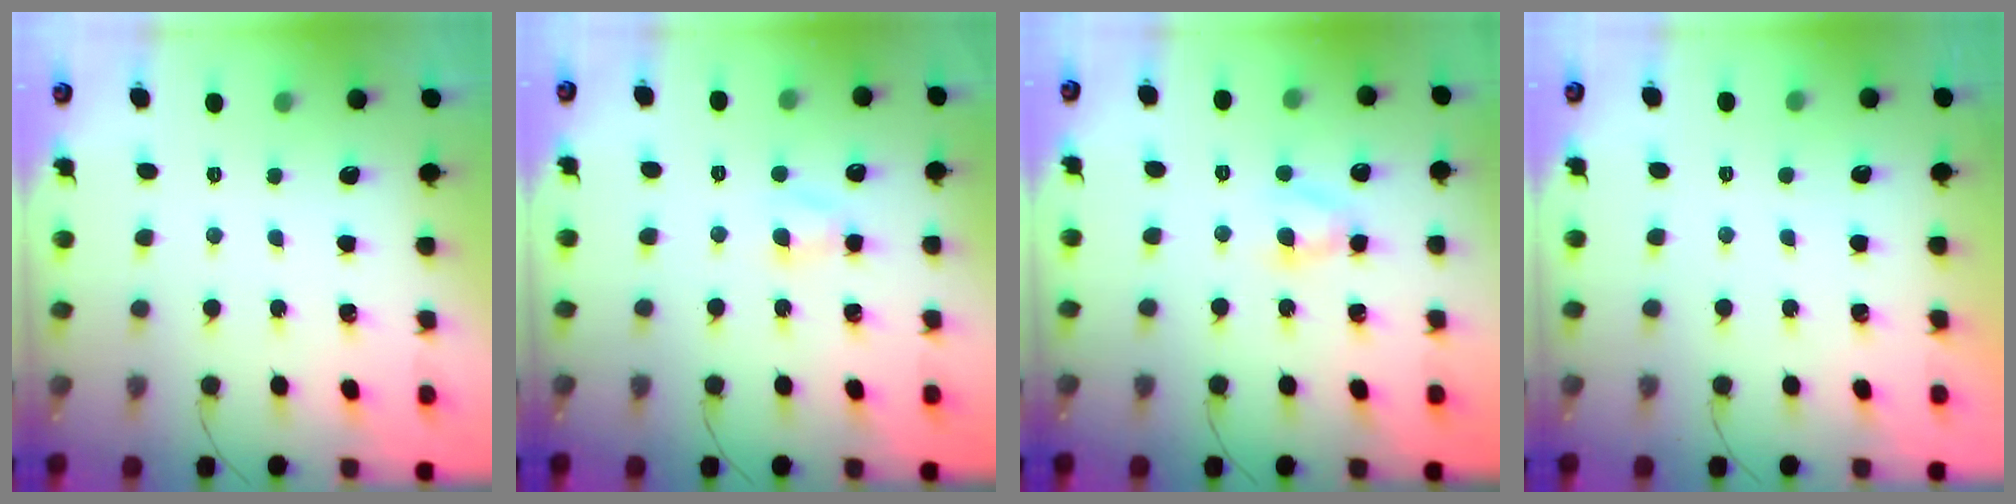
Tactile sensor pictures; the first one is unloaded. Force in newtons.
{"total": 2.7, "press": 2.5, "slide": 1.0}
{"total": 3.3, "press": 3.1, "slide": 1.2}
{"total": 1.0, "press": 0.9, "slide": 0.2}